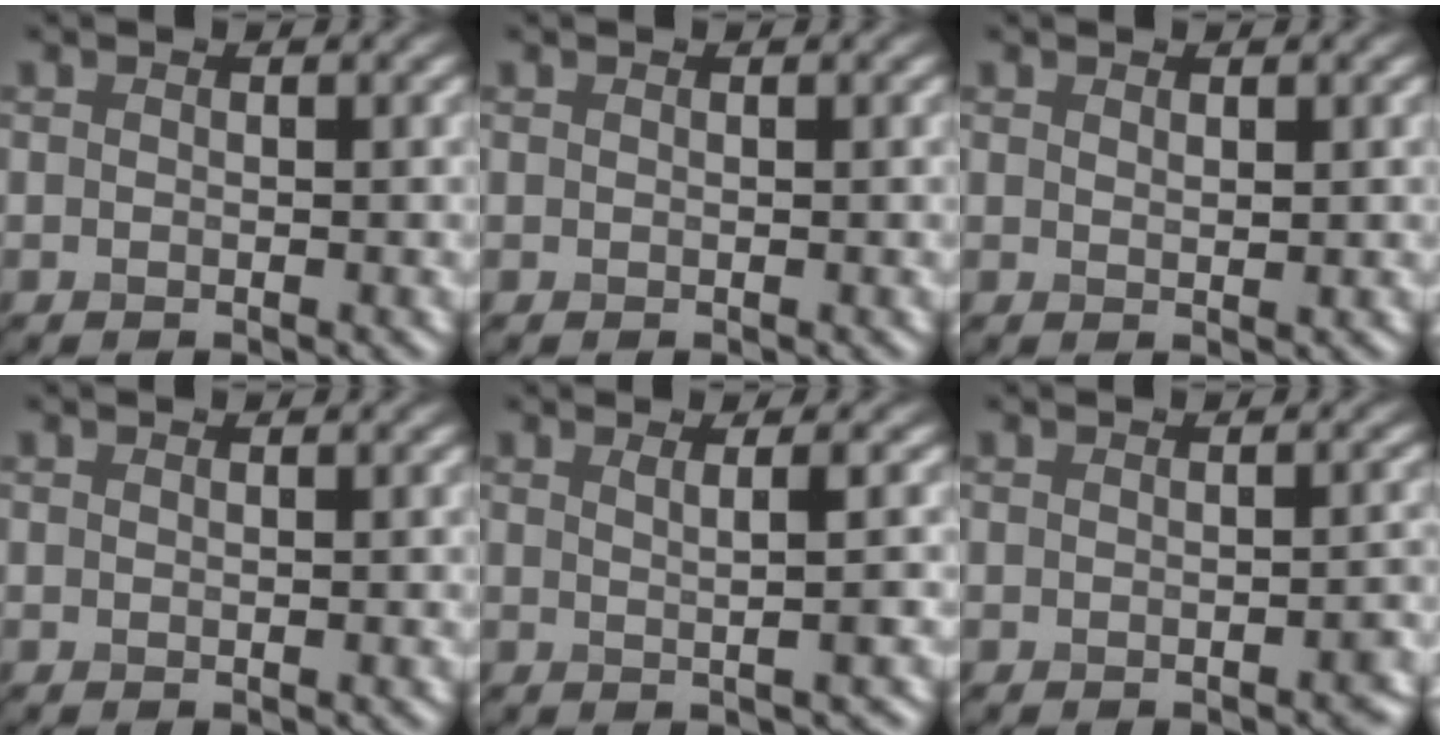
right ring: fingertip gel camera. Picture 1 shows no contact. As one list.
[{"total": 0.0}, {"total": 0.7, "force": [0.5, 0.2, 0.4], "torque": [-0.006, 0.002, 0.010]}, {"total": 0.0}, {"total": 3.0, "force": [0.9, 1.1, 2.7], "torque": [-0.022, 0.011, -0.006]}, {"total": 1.4, "force": [-0.7, 0.3, 1.1], "torque": [-0.009, 0.005, -0.008]}]